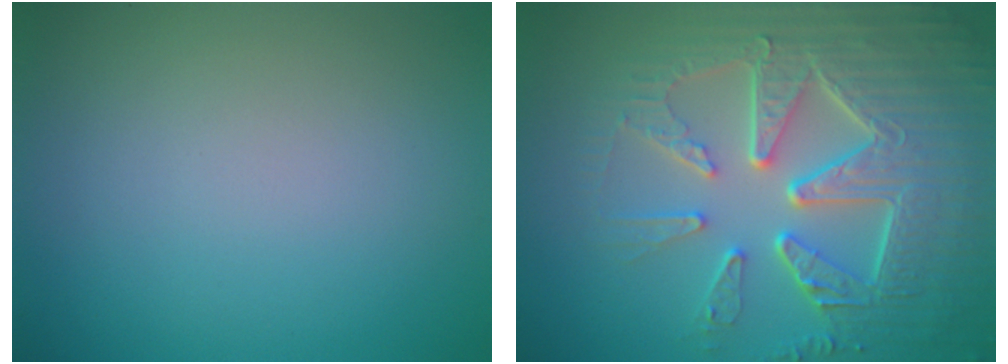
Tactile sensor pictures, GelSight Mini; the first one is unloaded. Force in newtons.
{"total": 9.2, "press": 6.6, "slide": 6.4}